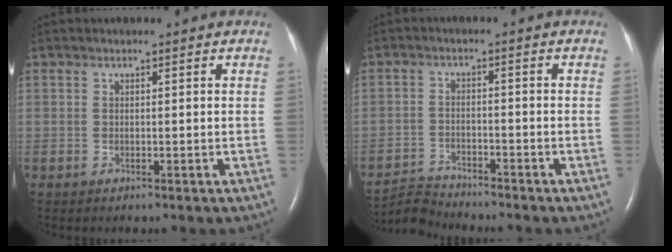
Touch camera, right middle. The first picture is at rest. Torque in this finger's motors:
{"motor_torque": [-0.29, -0.10, -0.10, -0.03]}